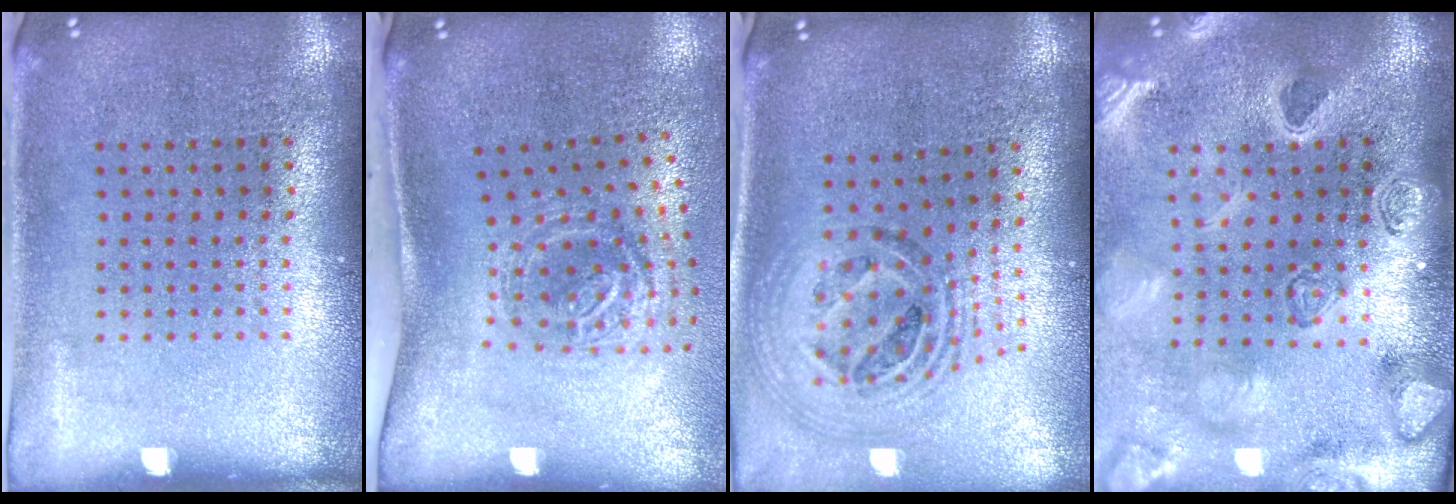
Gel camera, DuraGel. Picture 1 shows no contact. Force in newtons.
{"total": 1.7, "press": 1.2, "slide": 1.3}
{"total": 1.7, "press": 1.5, "slide": 0.8}
{"total": 4.1, "press": 3.3, "slide": 2.5}